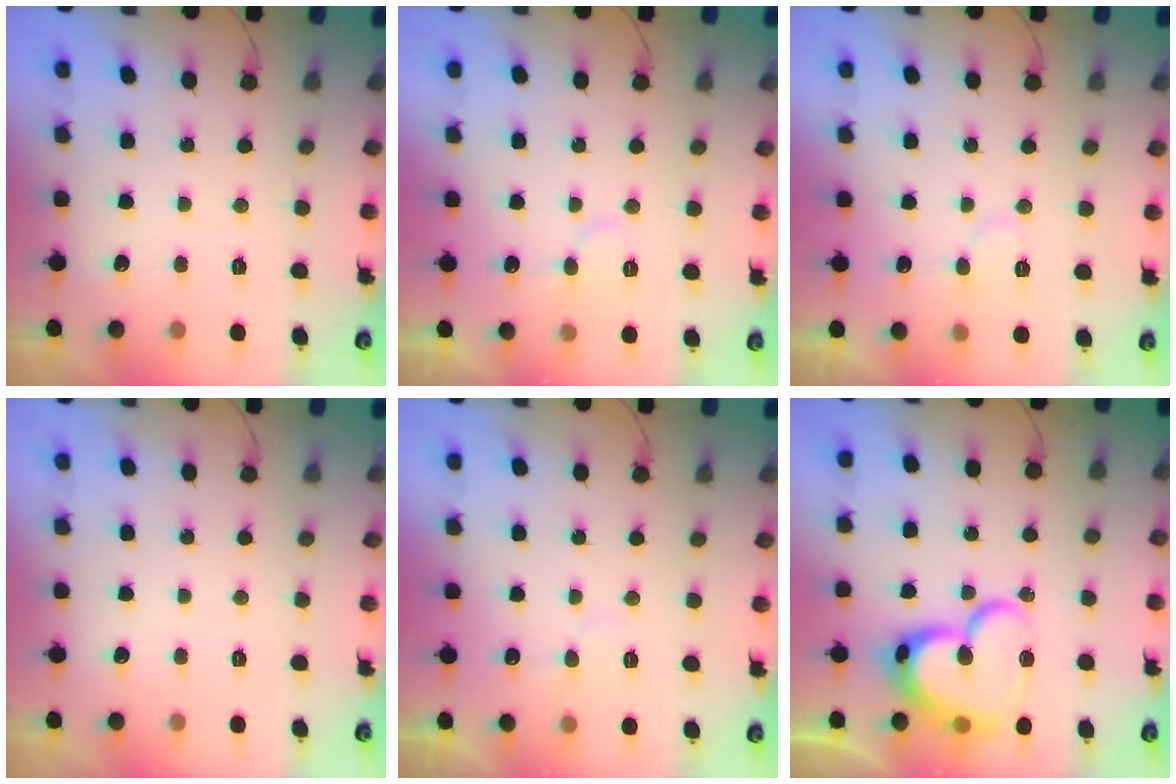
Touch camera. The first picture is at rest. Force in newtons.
{"total": 6.0, "press": 6.0, "slide": 0.5}
{"total": 6.5, "press": 6.5, "slide": 0.7}
{"total": 0.0}
{"total": 5.1, "press": 5.1, "slide": 0.4}
{"total": 19.8, "press": 19.7, "slide": 2.1}